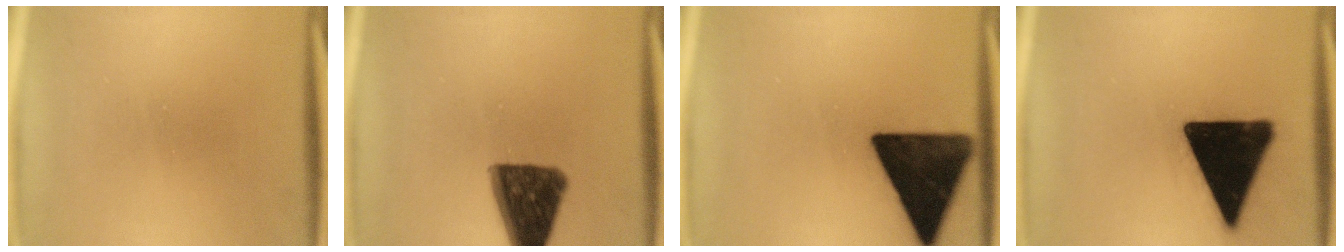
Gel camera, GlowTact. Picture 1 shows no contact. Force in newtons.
{"total": 12.0}
{"total": 15.8}
{"total": 19.6}